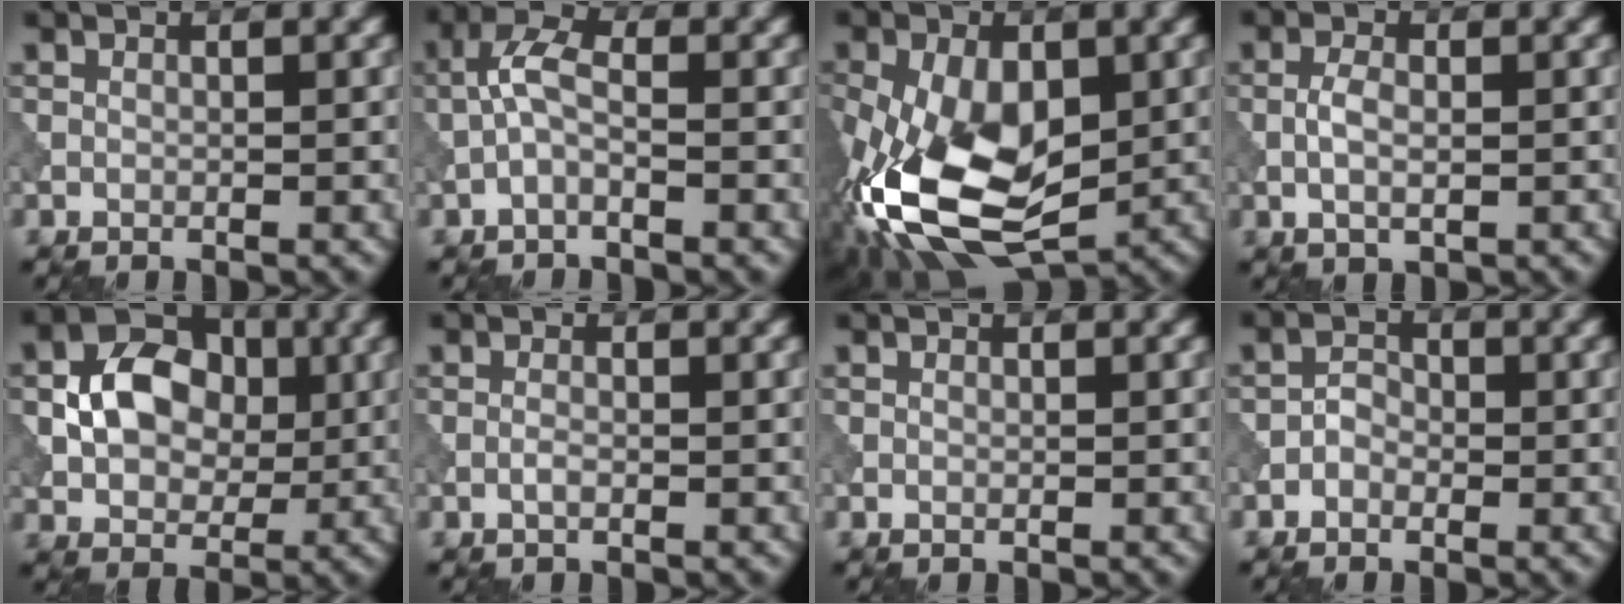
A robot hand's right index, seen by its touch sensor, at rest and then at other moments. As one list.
[{"total": 2.9, "force": [-0.7, 1.2, 2.6], "torque": [-0.055, 0.011, -0.024]}, {"total": 13.2, "force": [-2.7, 7.7, 10.4], "torque": [-0.235, -0.023, -0.045]}, {"total": 2.5, "force": [-0.4, 1.2, 2.1], "torque": [-0.044, 0.001, -0.009]}, {"total": 7.2, "force": [0.5, 5.4, 4.7], "torque": [-0.078, 0.008, 0.003]}, {"total": 0.7, "force": [-0.3, 0.2, 0.6], "torque": [-0.015, 0.000, -0.008]}, {"total": 0.0}, {"total": 1.6, "force": [-0.7, 1.2, 0.8], "torque": [-0.012, 0.006, -0.017]}]